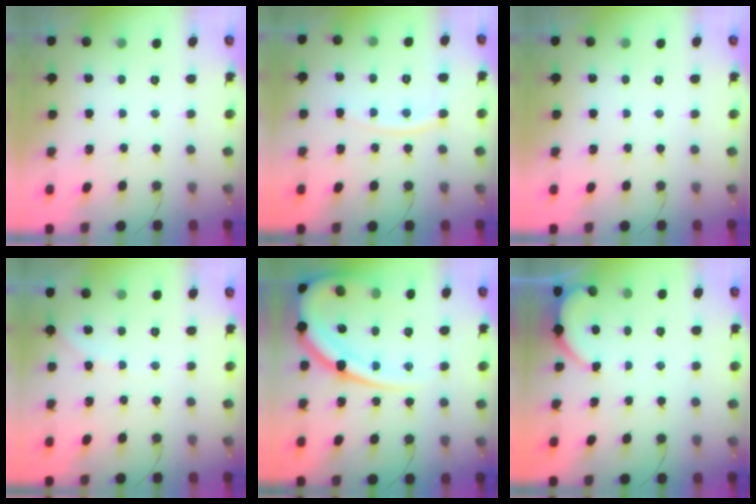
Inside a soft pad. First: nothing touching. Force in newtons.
{"total": 9.2, "press": 9.1, "slide": 1.2}
{"total": 0.0}
{"total": 3.1, "press": 3.0, "slide": 0.5}
{"total": 20.2, "press": 20.1, "slide": 2.3}
{"total": 2.3, "press": 2.3, "slide": 0.3}